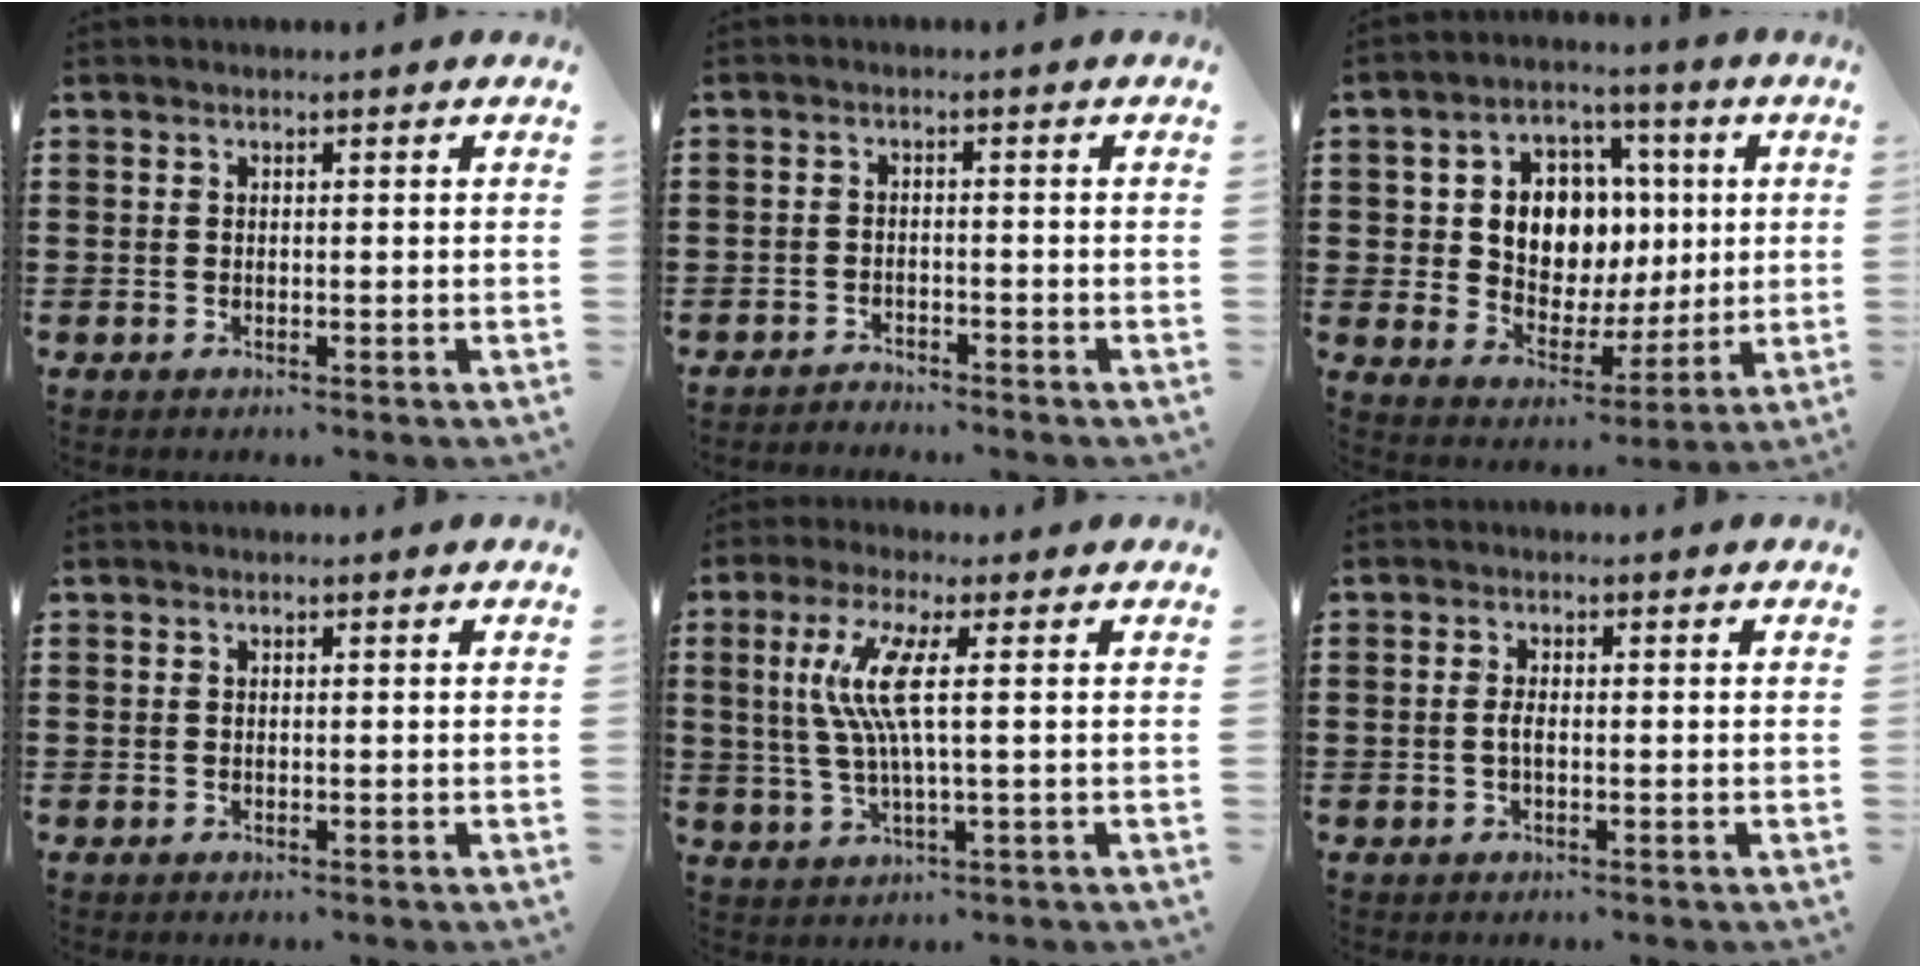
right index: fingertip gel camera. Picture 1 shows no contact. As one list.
[{"total": 1.8, "force": [-1.8, 0.2, -0.2], "torque": [-0.003, 0.006, -0.040]}, {"total": 9.3, "force": [2.0, 7.7, 4.8], "torque": [-0.111, 0.015, 0.040]}, {"total": 0.0}, {"total": 7.7, "force": [1.4, 0.2, 7.6], "torque": [-0.167, -0.013, 0.013]}, {"total": 1.4, "force": [-0.2, 0.3, 1.3], "torque": [-0.033, -0.003, -0.006]}]